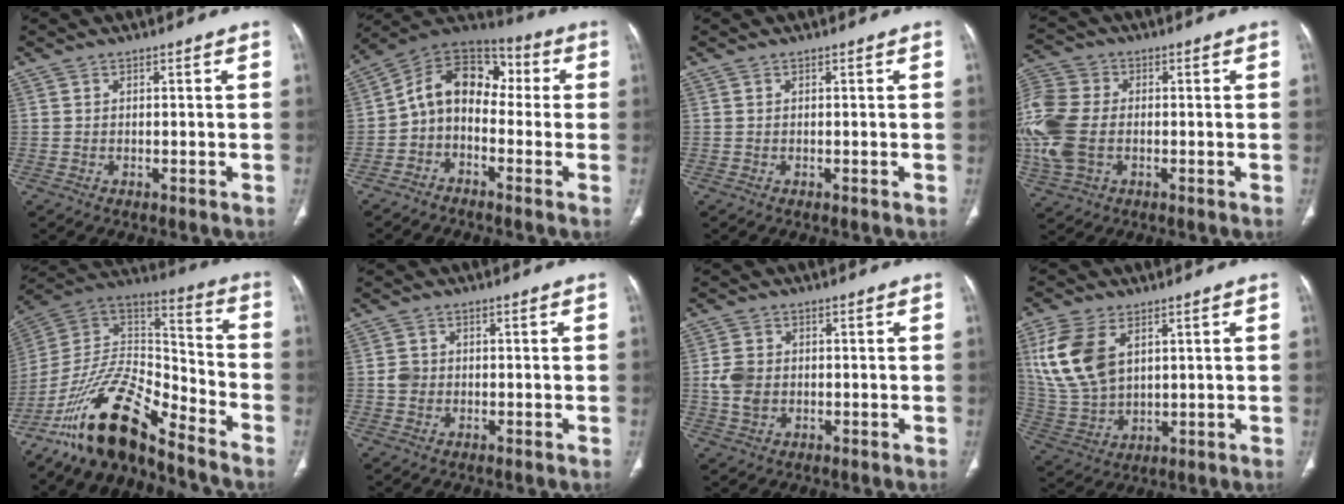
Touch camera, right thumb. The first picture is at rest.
{"total": 11.6, "force": [-1.3, 8.4, 7.9], "torque": [-0.107, 0.064, -0.042]}
{"total": 0.0}
{"total": 15.9, "force": [-1.5, 11.3, 11.1], "torque": [-0.290, 0.004, -0.025]}
{"total": 19.0, "force": [-14.0, 6.5, 11.0], "torque": [-0.179, 0.098, -0.256]}
{"total": 2.5, "force": [-0.1, 2.2, 1.1], "torque": [-0.013, 0.007, -0.003]}
{"total": 5.1, "force": [-0.2, 3.9, 3.3], "torque": [-0.062, 0.004, 0.000]}
{"total": 14.1, "force": [4.9, 8.7, 10.0], "torque": [-0.209, -0.011, 0.111]}